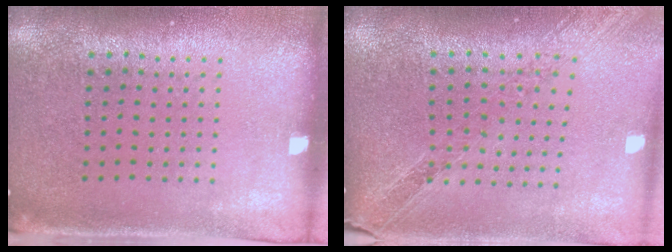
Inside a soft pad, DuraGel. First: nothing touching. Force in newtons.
{"total": 1.0, "press": 1.0, "slide": 0.2}